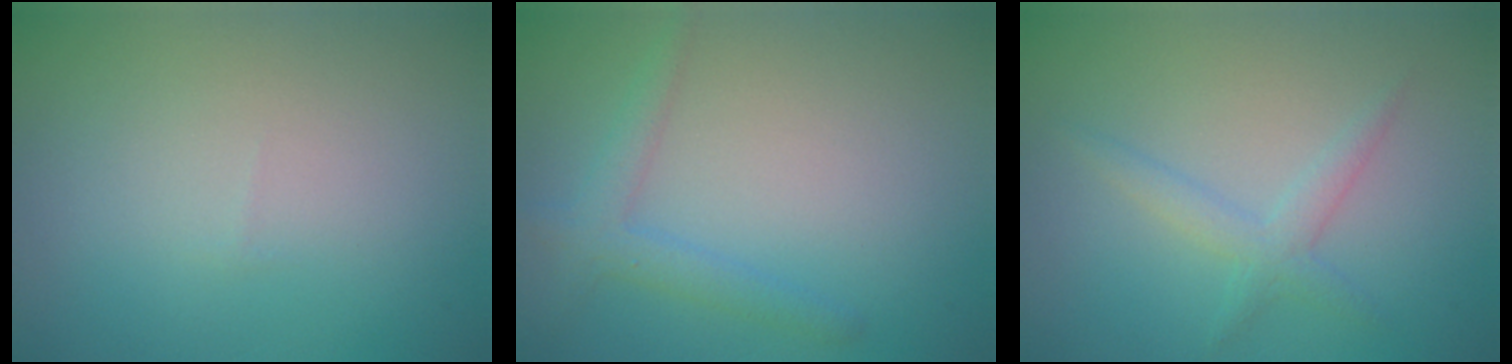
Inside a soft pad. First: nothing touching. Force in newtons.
{"total": 2.4, "press": 2.4, "slide": 0.1}
{"total": 2.0, "press": 2.0, "slide": 0.2}